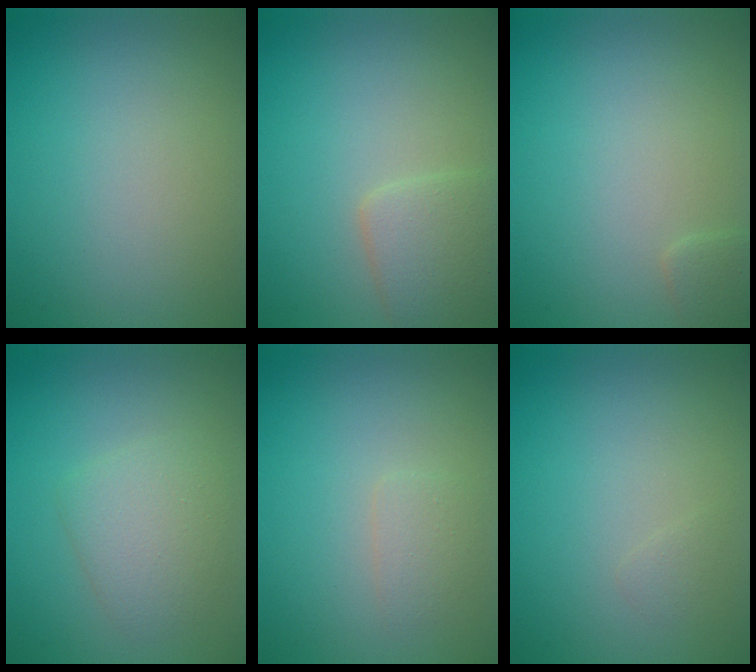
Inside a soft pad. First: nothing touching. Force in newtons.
{"total": 2.9, "press": 2.9, "slide": 0.2}
{"total": 1.0, "press": 1.0, "slide": 0.1}
{"total": 3.0, "press": 3.0, "slide": 0.0}
{"total": 1.3, "press": 1.3, "slide": 0.0}
{"total": 0.5, "press": 0.5, "slide": 0.0}